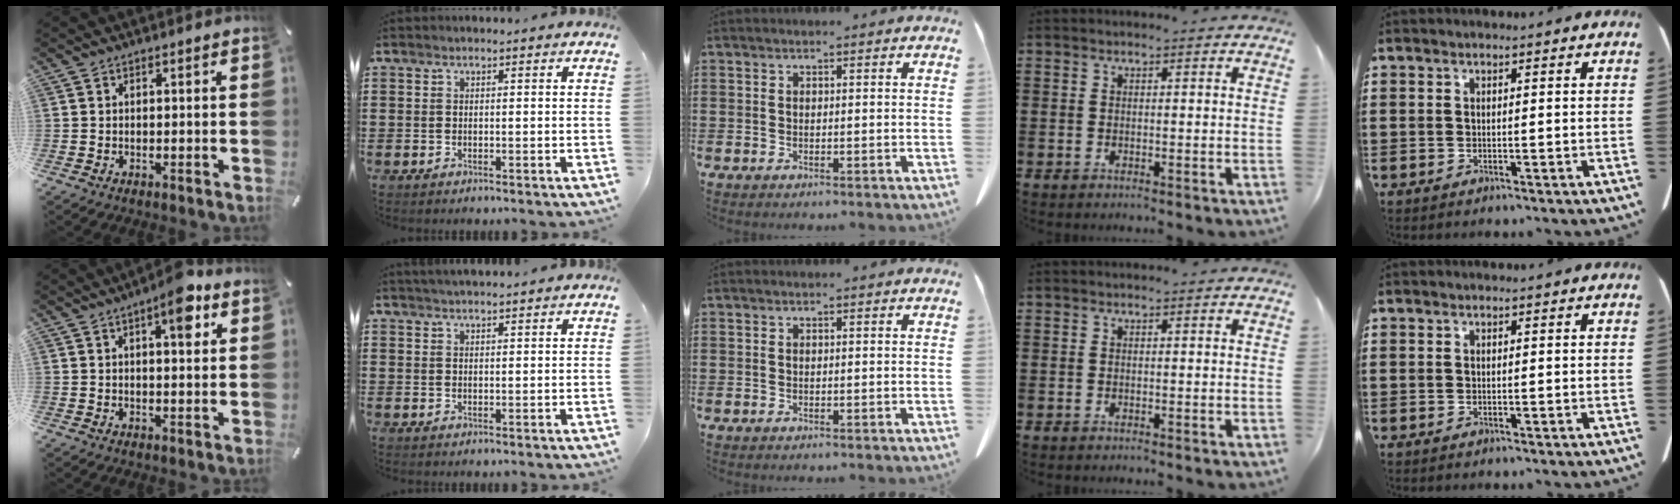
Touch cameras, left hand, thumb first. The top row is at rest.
{"thumb": {"total": 7.7, "force": [3.6, 2.7, 6.2], "torque": [-0.078, -0.014, 0.051]}, "index": {"total": 1.8, "force": [1.8, -0.1, 0.4], "torque": [-0.010, 0.002, 0.034]}}